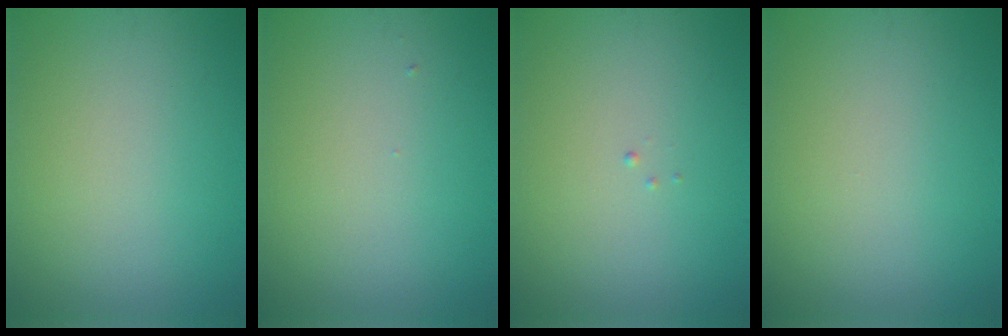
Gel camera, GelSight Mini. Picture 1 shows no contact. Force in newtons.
{"total": 0.0}
{"total": 0.0}
{"total": 0.0}